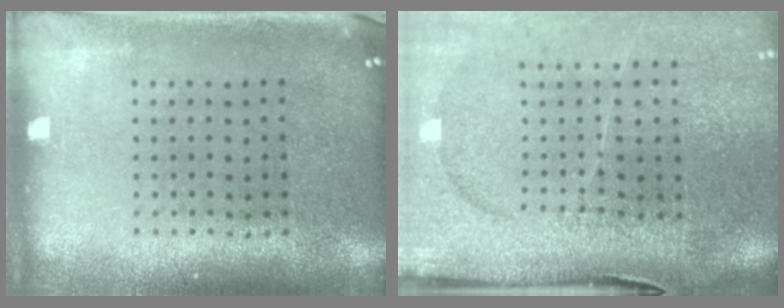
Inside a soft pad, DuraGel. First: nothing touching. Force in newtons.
{"total": 4.6, "press": 3.6, "slide": 2.8}